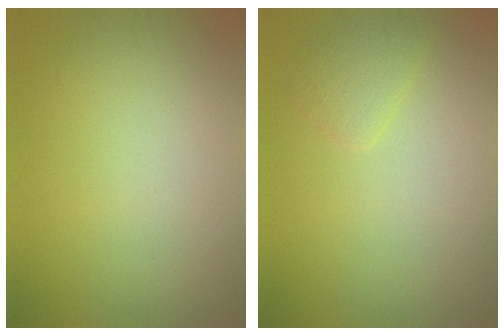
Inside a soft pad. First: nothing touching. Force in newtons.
{"total": 1.5, "press": 1.5, "slide": 0.1}